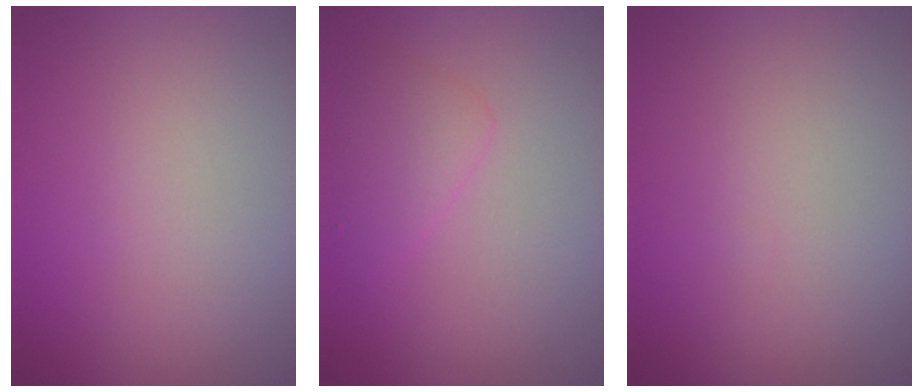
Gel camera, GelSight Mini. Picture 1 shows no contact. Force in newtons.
{"total": 1.9, "press": 1.9, "slide": 0.0}
{"total": 0.0}